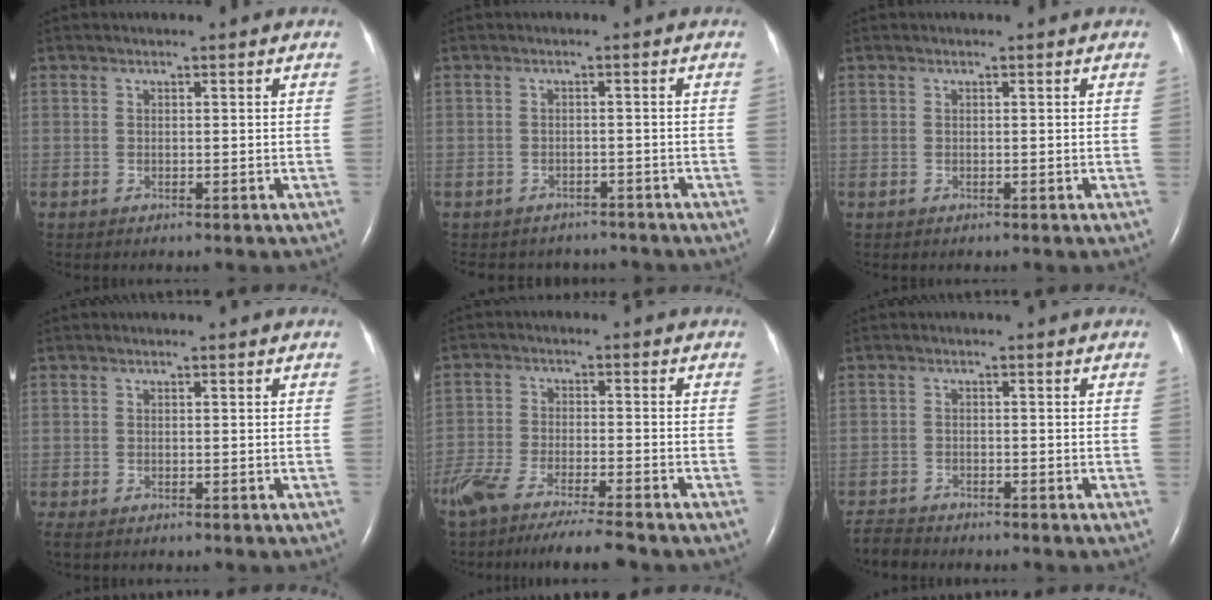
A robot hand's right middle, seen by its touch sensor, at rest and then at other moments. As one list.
[{"total": 5.9, "force": [-5.4, 2.4, 0.3], "torque": [-0.006, 0.007, -0.061]}, {"total": 0.0}, {"total": 1.7, "force": [-1.2, 0.7, 0.9], "torque": [-0.017, -0.005, -0.017]}, {"total": 13.9, "force": [-11.6, 1.0, 7.6], "torque": [-0.143, -0.039, -0.195]}, {"total": 3.1, "force": [-3.1, 0.3, 0.0], "torque": [-0.002, -0.014, -0.057]}]